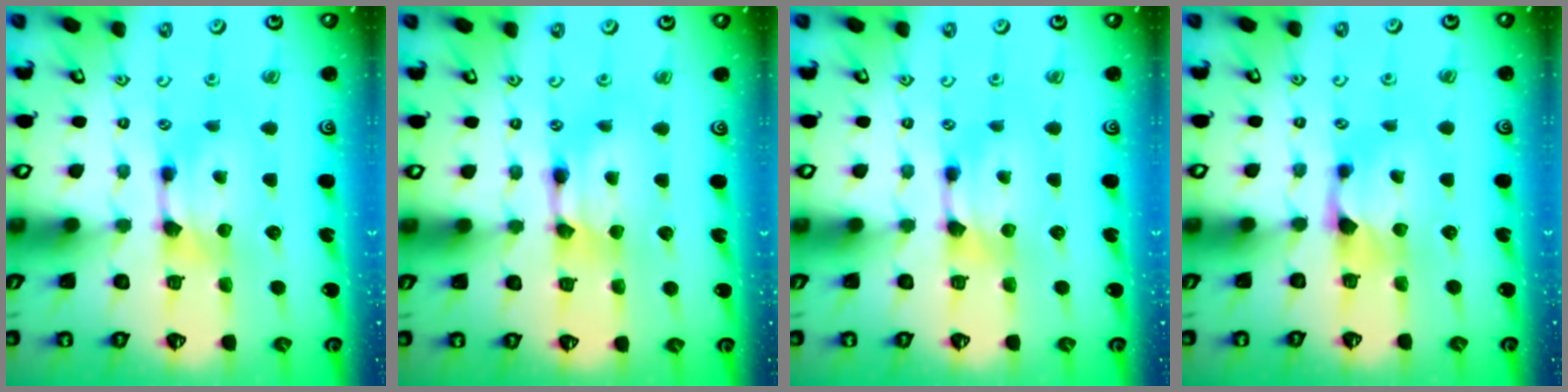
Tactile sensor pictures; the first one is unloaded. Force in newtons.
{"total": 1.8, "press": 1.8, "slide": 0.2}
{"total": 0.0}
{"total": 1.1, "press": 0.9, "slide": 0.7}